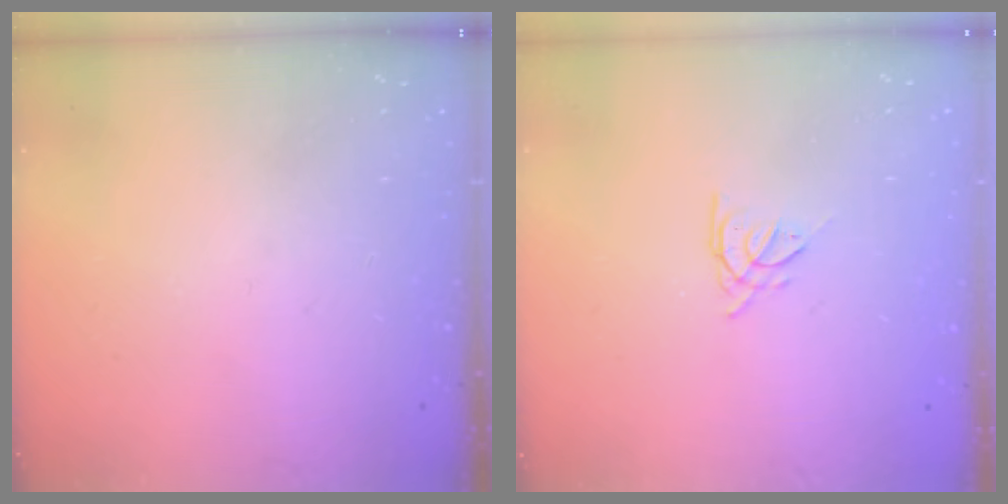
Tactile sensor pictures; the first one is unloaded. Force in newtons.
{"total": 1.9, "press": 1.8, "slide": 0.5}